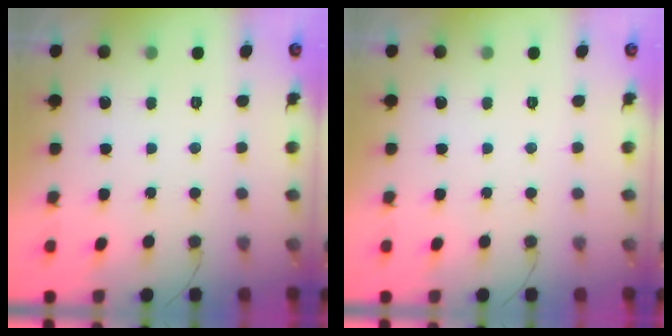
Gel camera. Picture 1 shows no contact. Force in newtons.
{"total": 0.0}